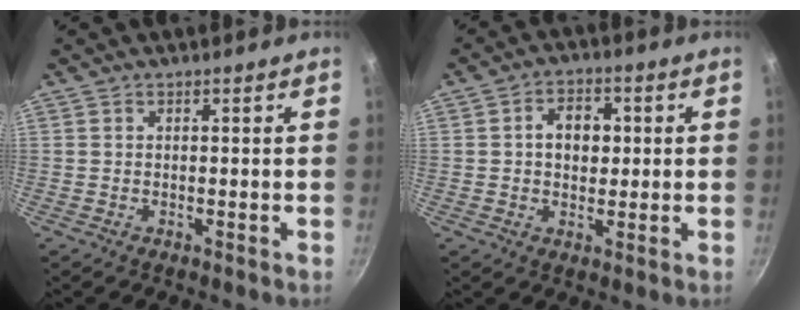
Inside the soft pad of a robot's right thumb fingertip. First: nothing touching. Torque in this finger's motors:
{"motor_torque": [-0.48, 0.55, 0.63, -0.24, 0.08]}